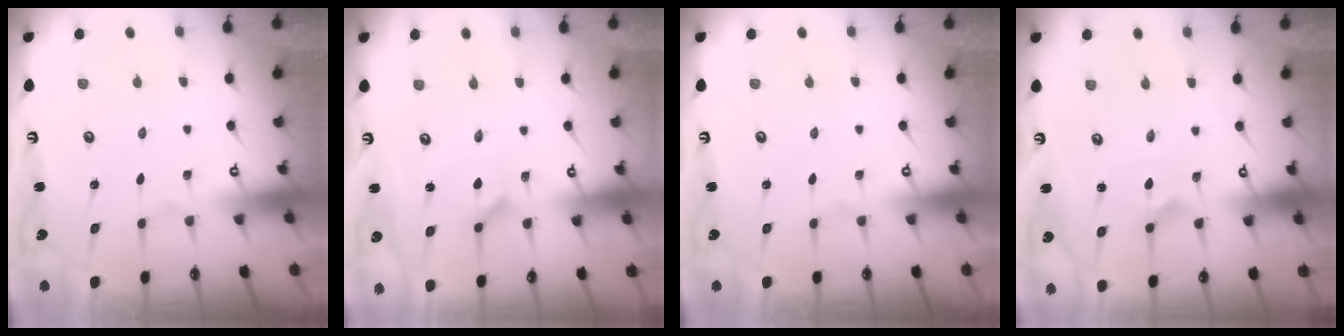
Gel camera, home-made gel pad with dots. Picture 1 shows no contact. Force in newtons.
{"total": 1.6, "press": 1.5, "slide": 0.2}
{"total": 0.0}
{"total": 2.3, "press": 2.3, "slide": 0.3}